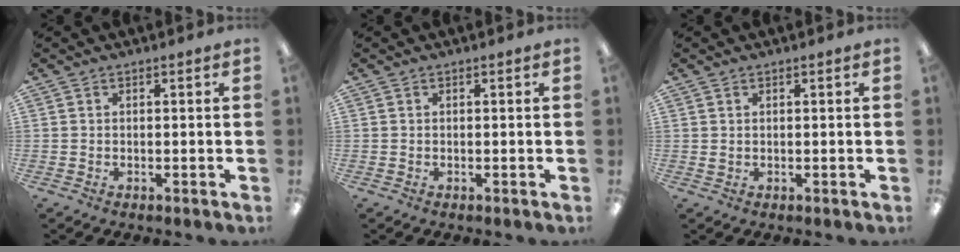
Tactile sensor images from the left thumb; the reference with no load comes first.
{"total": 0.0}
{"total": 0.7, "force": [0.3, 0.5, 0.5], "torque": [-0.011, 0.003, 0.004]}